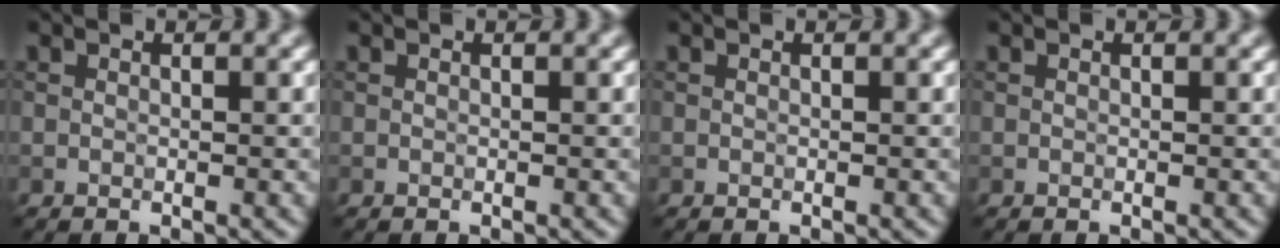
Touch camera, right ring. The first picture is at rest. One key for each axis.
{"total": 0.0}
{"total": 0.0}
{"total": 0.0}